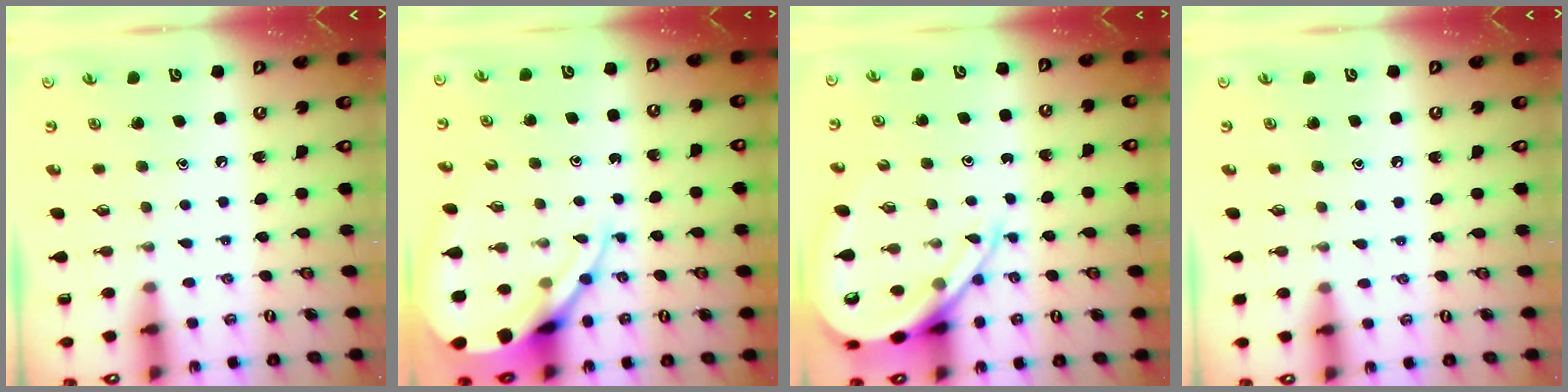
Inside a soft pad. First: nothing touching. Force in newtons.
{"total": 8.8, "press": 8.7, "slide": 0.9}
{"total": 10.7, "press": 10.7, "slide": 1.2}
{"total": 4.0, "press": 4.0, "slide": 0.6}